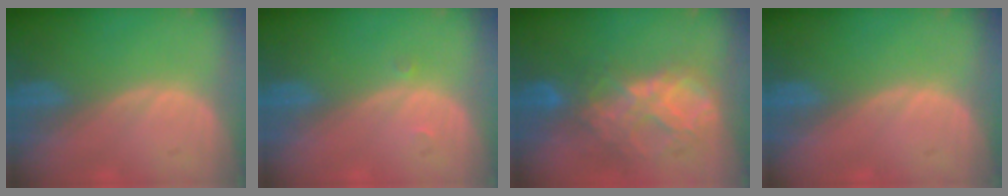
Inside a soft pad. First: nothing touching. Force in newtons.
{"total": 0.7, "press": 0.5, "slide": 0.5}
{"total": 9.1, "press": 7.8, "slide": 4.8}
{"total": 0.0}